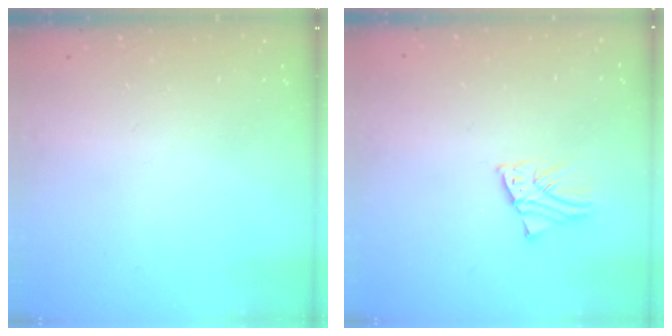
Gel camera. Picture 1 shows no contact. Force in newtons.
{"total": 2.3, "press": 2.3, "slide": 0.2}